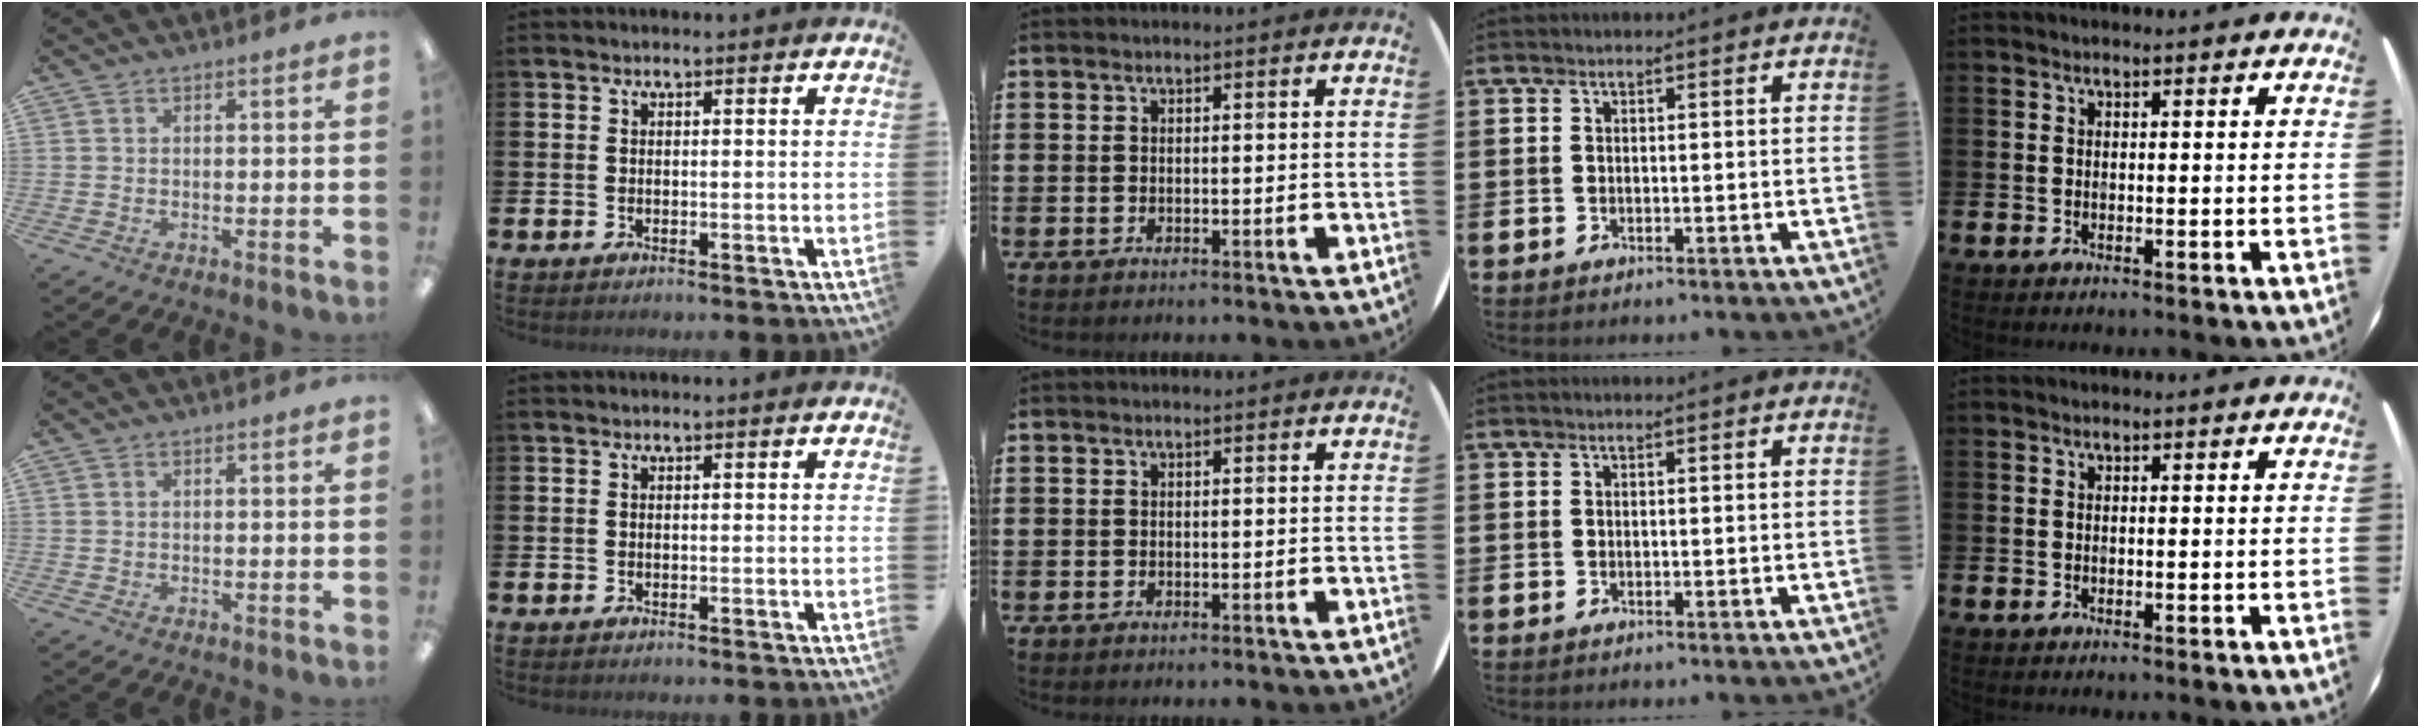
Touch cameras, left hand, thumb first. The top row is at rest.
{}